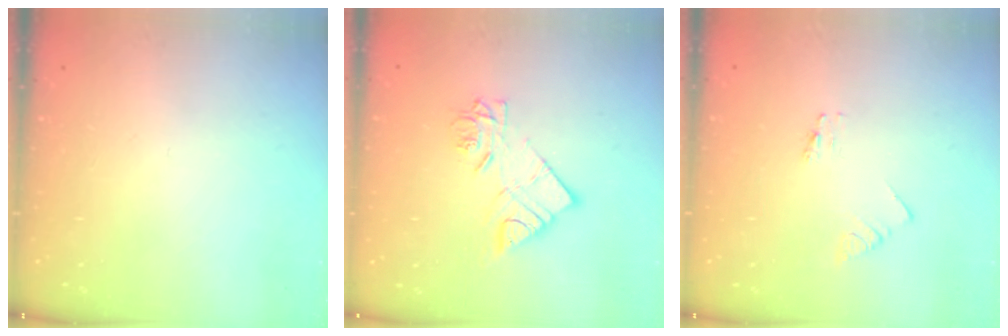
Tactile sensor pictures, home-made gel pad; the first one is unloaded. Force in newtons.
{"total": 10.6, "press": 10.5, "slide": 0.9}
{"total": 0.0}